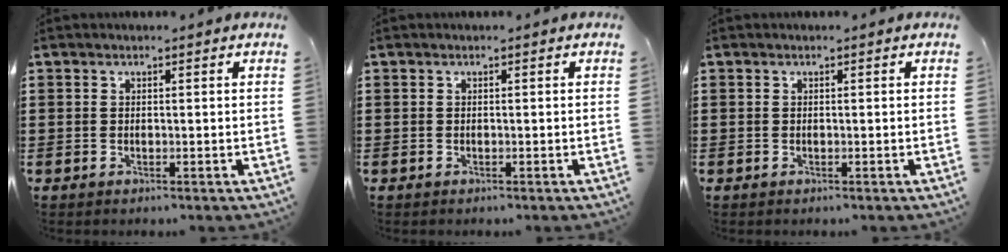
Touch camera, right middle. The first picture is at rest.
{"total": 0.0}
{"total": 0.0}